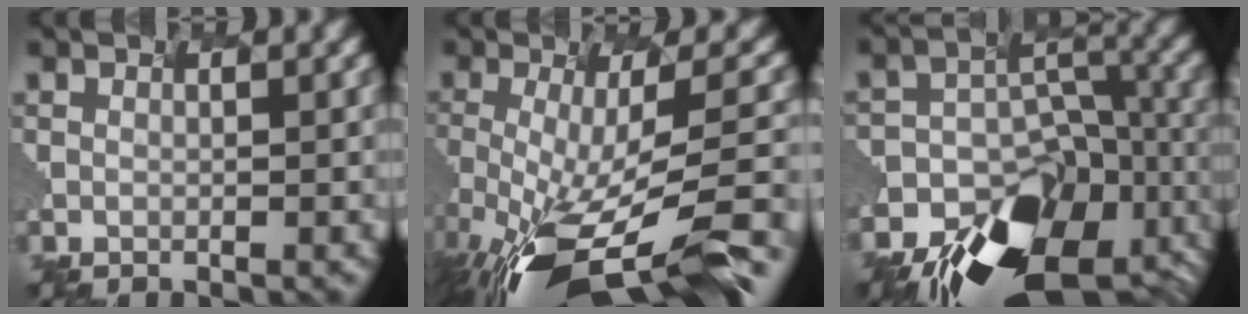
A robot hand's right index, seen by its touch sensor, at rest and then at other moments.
{"total": 13.2, "force": [-6.6, 3.7, 10.8], "torque": [-0.228, -0.026, -0.070]}
{"total": 13.6, "force": [-10.0, 6.3, 6.7], "torque": [-0.153, -0.025, -0.126]}